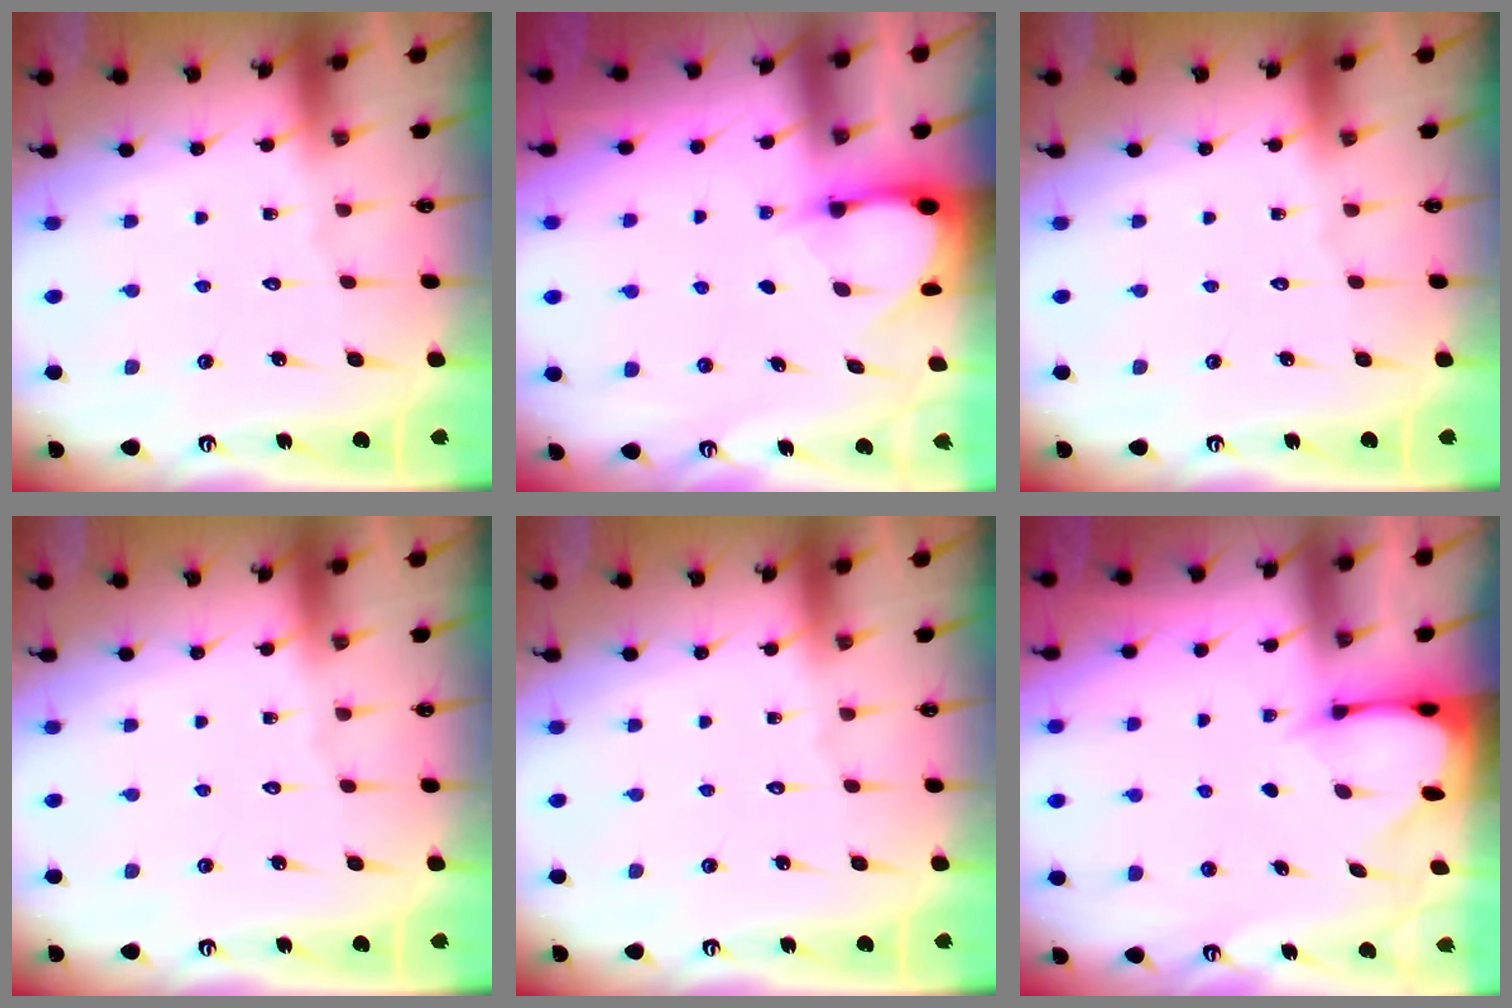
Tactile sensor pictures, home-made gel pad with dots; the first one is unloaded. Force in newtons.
{"total": 3.2, "press": 3.2, "slide": 0.4}
{"total": 0.0}
{"total": 0.0}
{"total": 0.0}
{"total": 2.4, "press": 2.4, "slide": 0.3}